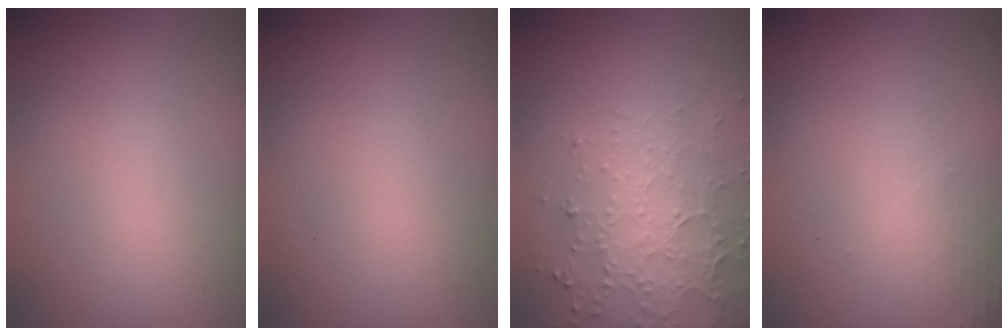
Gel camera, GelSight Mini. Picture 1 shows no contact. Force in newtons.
{"total": 0.0}
{"total": 4.6, "press": 3.3, "slide": 3.2}
{"total": 1.3, "press": 1.2, "slide": 0.4}